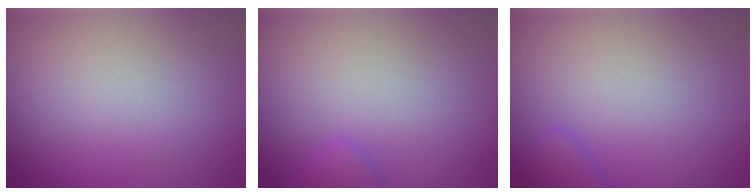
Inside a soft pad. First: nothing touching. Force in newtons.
{"total": 1.2, "press": 1.2, "slide": 0.1}
{"total": 1.5, "press": 1.5, "slide": 0.1}